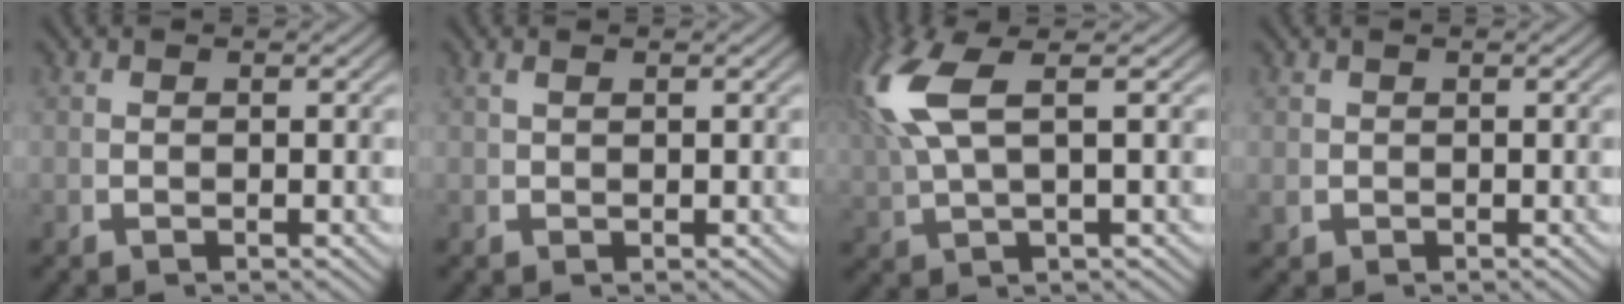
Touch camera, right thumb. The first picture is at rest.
{"total": 0.6, "force": [0.5, -0.2, 0.1], "torque": [0.000, 0.000, 0.013]}
{"total": 6.8, "force": [2.8, 2.9, 5.5], "torque": [-0.122, 0.006, 0.056]}
{"total": 0.5, "force": [0.2, 0.4, -0.3], "torque": [0.003, -0.004, 0.006]}